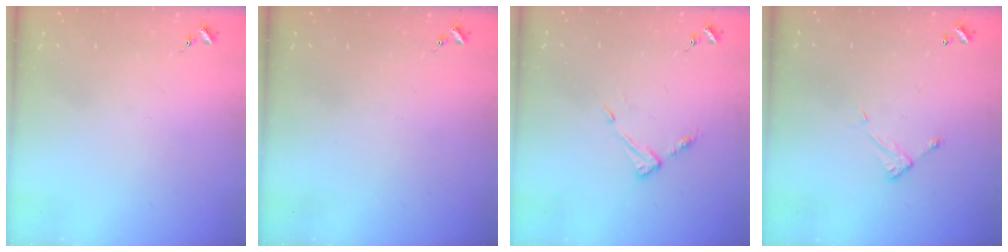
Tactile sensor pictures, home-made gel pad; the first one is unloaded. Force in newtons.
{"total": 0.0}
{"total": 5.6, "press": 5.6, "slide": 0.3}
{"total": 5.0, "press": 5.0, "slide": 0.4}